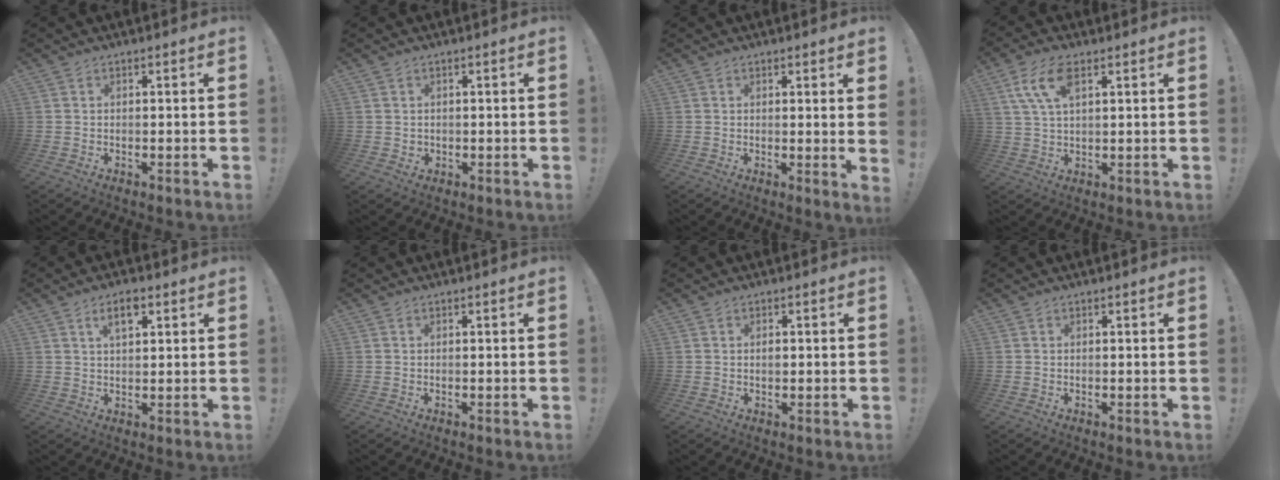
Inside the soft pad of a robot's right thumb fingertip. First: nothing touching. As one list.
[{"total": 1.1, "force": [0.4, 1.0, 0.2], "torque": [-0.002, -0.002, 0.006]}, {"total": 2.4, "force": [1.0, -0.5, 2.2], "torque": [-0.026, -0.014, 0.014]}, {"total": 9.3, "force": [4.0, 4.0, 7.5], "torque": [-0.145, -0.002, 0.075]}, {"total": 5.0, "force": [2.4, 2.3, 3.8], "torque": [-0.058, -0.002, 0.037]}, {"total": 0.0}, {"total": 1.0, "force": [-0.3, 0.5, 0.9], "torque": [-0.015, 0.003, -0.006]}, {"total": 0.0}]